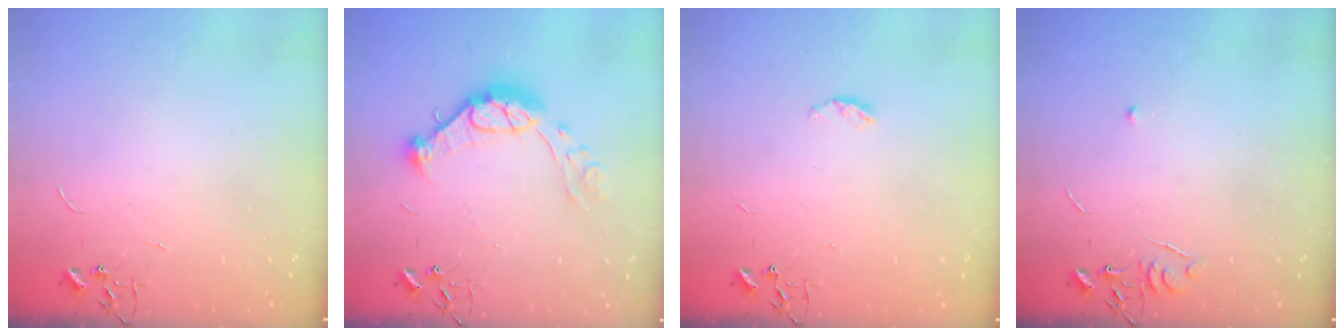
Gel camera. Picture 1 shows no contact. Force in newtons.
{"total": 14.3, "press": 14.2, "slide": 1.1}
{"total": 3.9, "press": 3.8, "slide": 0.6}
{"total": 4.9, "press": 4.8, "slide": 0.7}